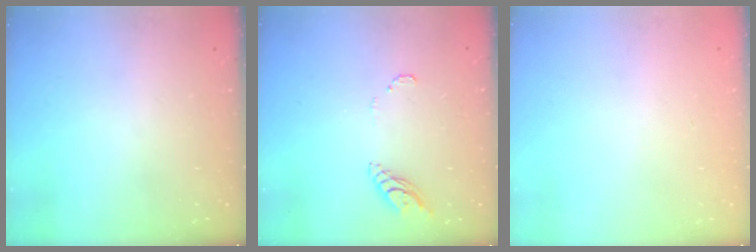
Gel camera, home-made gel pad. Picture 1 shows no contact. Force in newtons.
{"total": 8.1, "press": 8.1, "slide": 0.7}
{"total": 0.0}